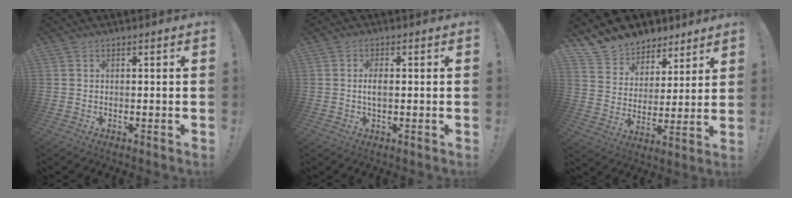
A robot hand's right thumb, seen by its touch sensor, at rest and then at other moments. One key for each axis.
{"total": 2.9, "fx": -0.2, "fy": 1.0, "fz": 2.7, "tx": -0.053, "ty": -0.001, "tz": -0.007}
{"total": 10.2, "fx": 8.2, "fy": 6.0, "fz": 0.8, "tx": -0.027, "ty": -0.070, "tz": 0.158}